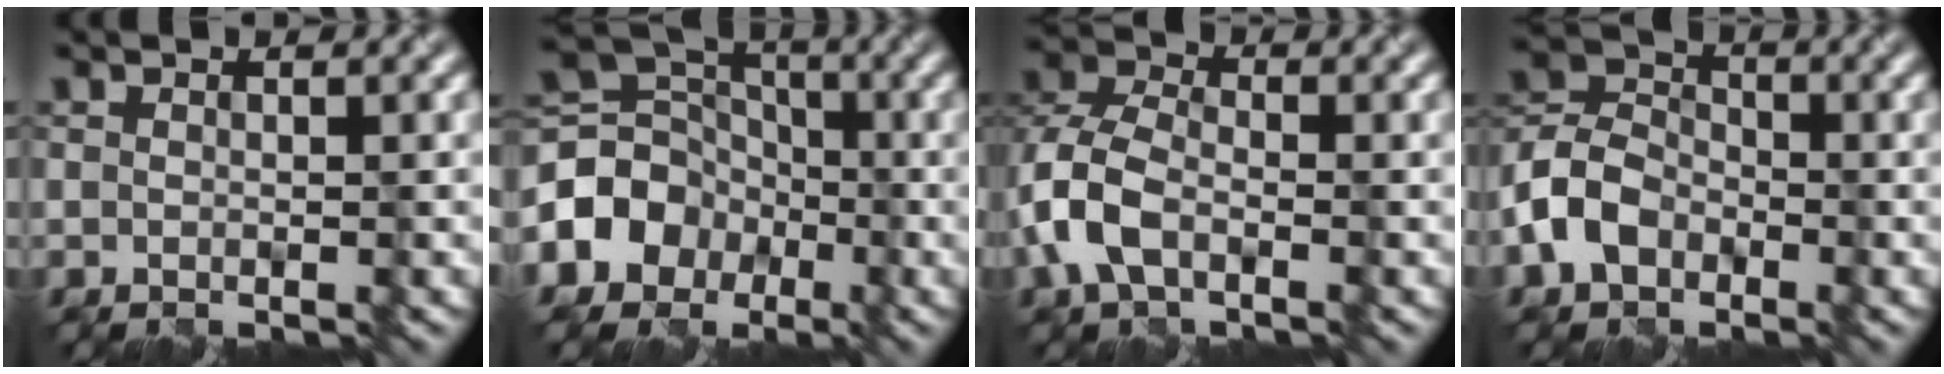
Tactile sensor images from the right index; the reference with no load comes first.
{"total": 6.2, "force": [-2.3, 5.2, 2.4], "torque": [-0.043, 0.009, -0.063]}
{"total": 5.5, "force": [-1.8, 3.6, 3.7], "torque": [-0.094, 0.002, -0.046]}
{"total": 5.2, "force": [-2.5, 3.9, 2.5], "torque": [-0.054, 0.007, -0.059]}